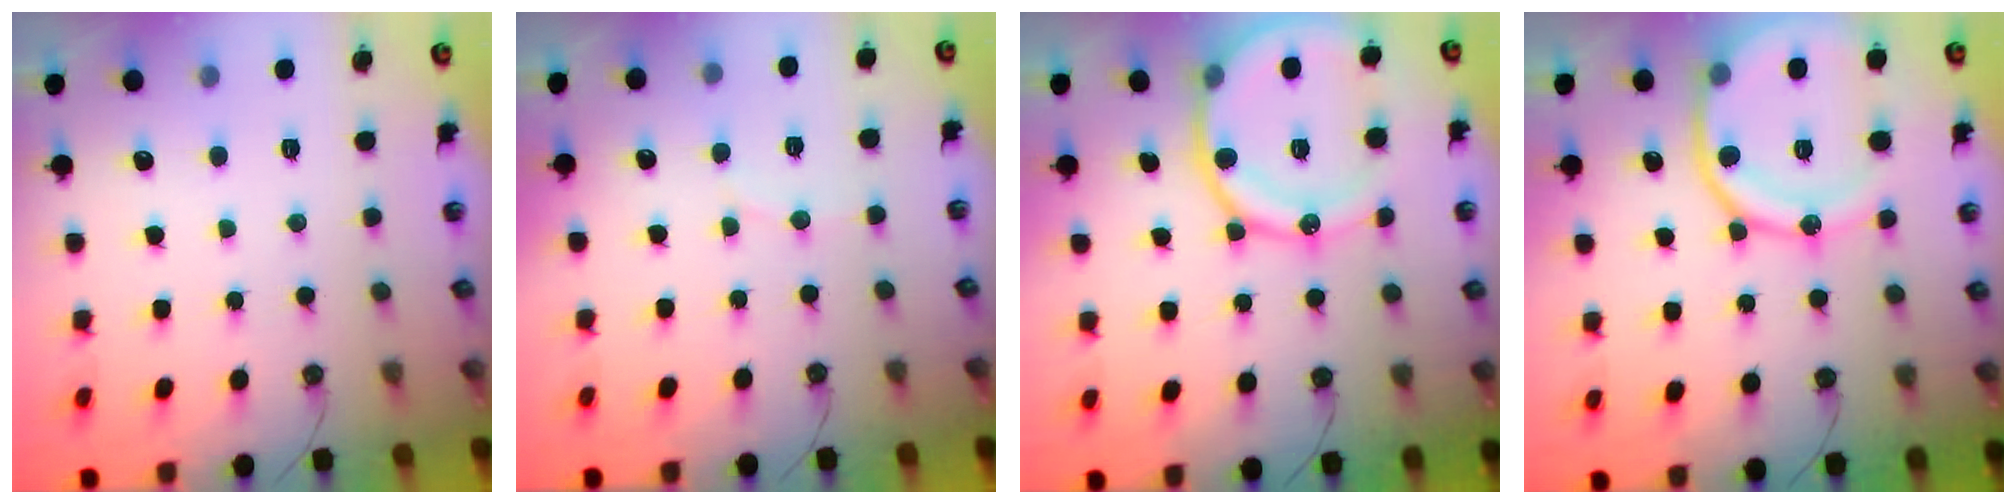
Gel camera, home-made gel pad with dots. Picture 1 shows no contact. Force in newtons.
{"total": 2.9, "press": 2.9, "slide": 0.3}
{"total": 16.5, "press": 16.4, "slide": 1.4}
{"total": 16.7, "press": 16.6, "slide": 1.8}